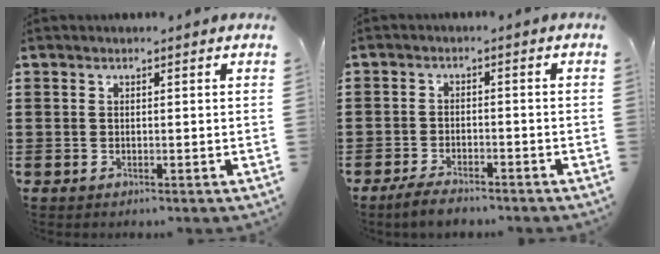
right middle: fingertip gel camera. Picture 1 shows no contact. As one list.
[{"total": 3.2, "force": [-2.9, 0.7, 1.1], "torque": [-0.029, 0.003, -0.060]}]